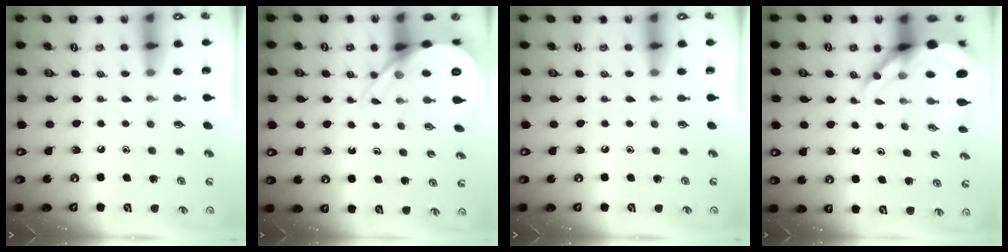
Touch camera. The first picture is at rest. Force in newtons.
{"total": 8.1, "press": 8.1, "slide": 0.8}
{"total": 0.0}
{"total": 9.5, "press": 9.4, "slide": 1.1}